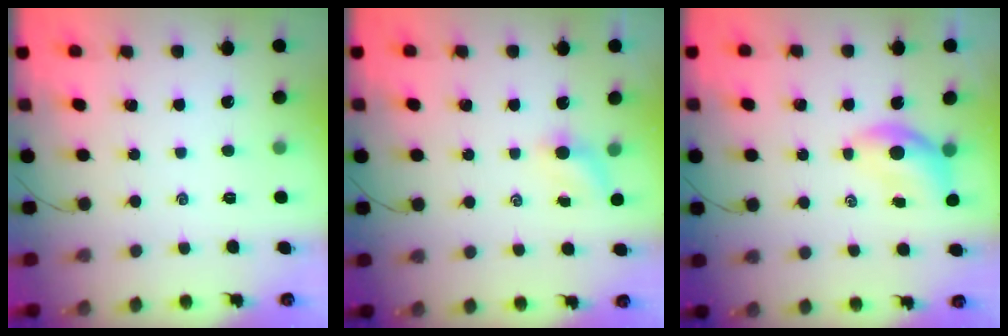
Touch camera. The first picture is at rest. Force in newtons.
{"total": 4.0, "press": 3.8, "slide": 1.2}
{"total": 5.6, "press": 5.5, "slide": 0.9}